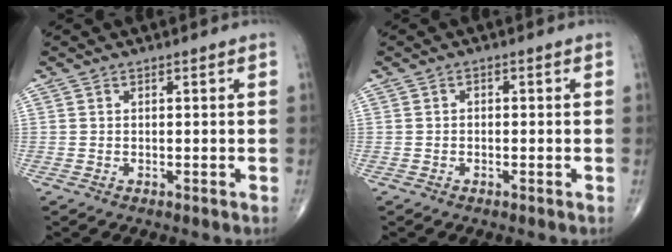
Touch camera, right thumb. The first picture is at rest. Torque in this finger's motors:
{"motor_torque": [-0.35, -0.05, 0.09, 0.14, -0.09]}